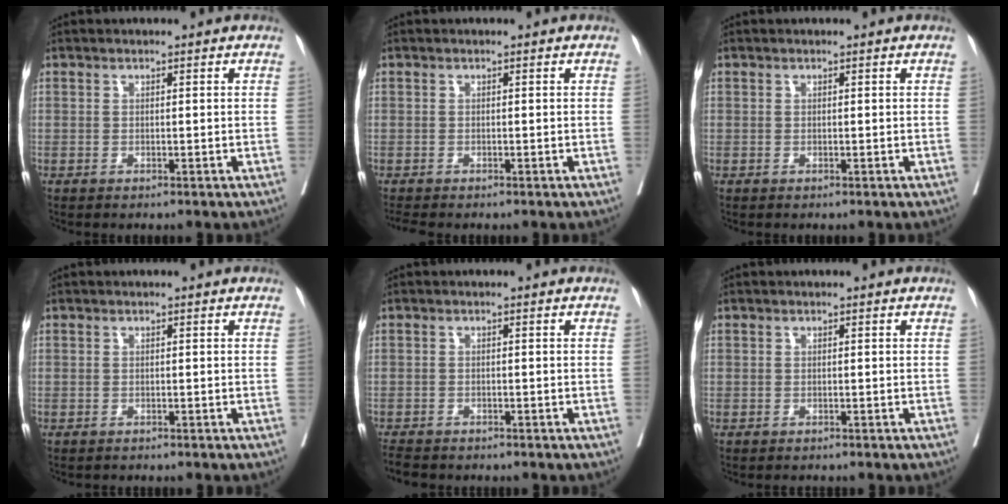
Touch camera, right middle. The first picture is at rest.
{"total": 1.1, "force": [-1.1, 0.0, 0.2], "torque": [-0.009, -0.006, -0.022]}
{"total": 0.0}
{"total": 0.6, "force": [-0.5, 0.3, -0.1], "torque": [-0.006, 0.002, -0.011]}
{"total": 3.9, "force": [-3.5, 1.1, 1.3], "torque": [-0.025, -0.009, -0.057]}
{"total": 0.6, "force": [-0.6, 0.3, 0.0], "torque": [-0.005, 0.001, -0.010]}